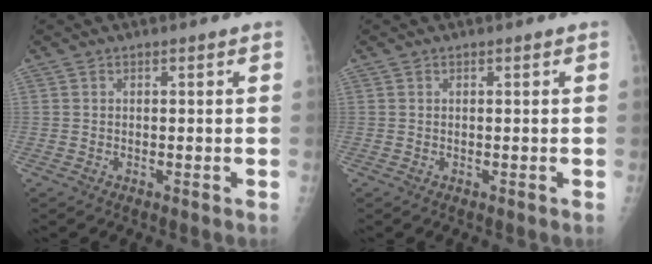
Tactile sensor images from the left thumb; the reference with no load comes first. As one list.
[{"total": 0.0}]